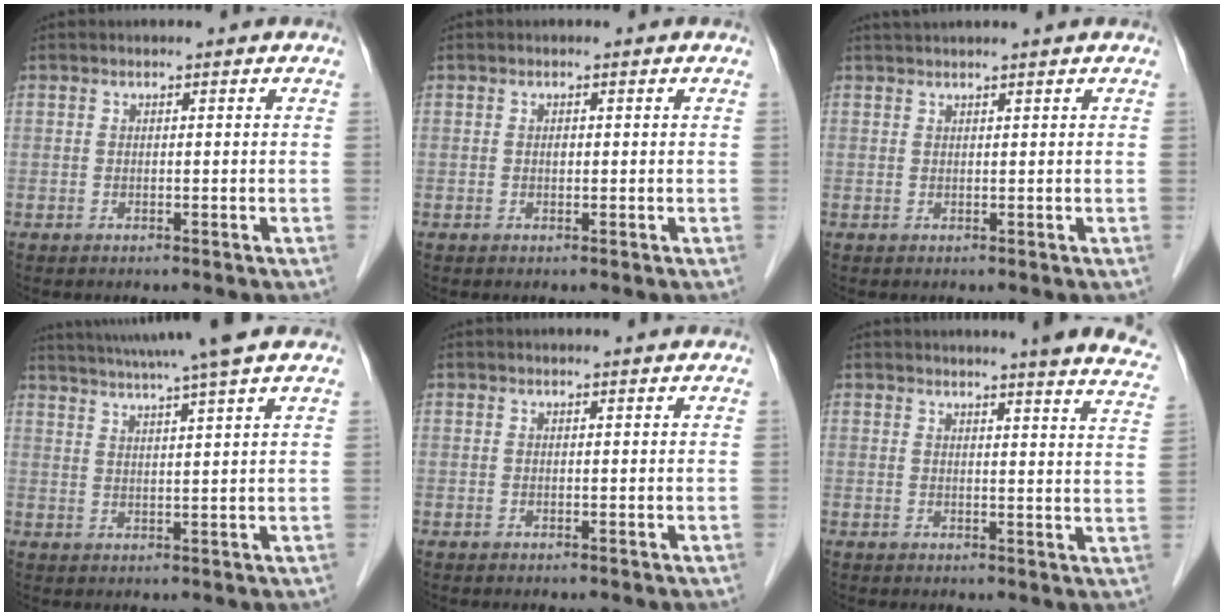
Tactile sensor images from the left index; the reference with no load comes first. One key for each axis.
{"total": 0.5, "fx": 0.0, "fy": 0.3, "fz": 0.4, "tx": -0.008, "ty": 0.001, "tz": 0.000}
{"total": 3.3, "fx": 2.9, "fy": -0.8, "fz": 1.4, "tx": -0.013, "ty": 0.027, "tz": 0.051}
{"total": 12.9, "fx": 11.0, "fy": -1.4, "fz": 6.6, "tx": -0.116, "ty": 0.007, "tz": 0.155}
{"total": 2.5, "fx": 2.3, "fy": -0.2, "fz": 0.8, "tx": -0.011, "ty": 0.015, "tz": 0.029}
{"total": 19.2, "fx": 17.5, "fy": 0.8, "fz": 8.1, "tx": -0.097, "ty": -0.054, "tz": 0.183}